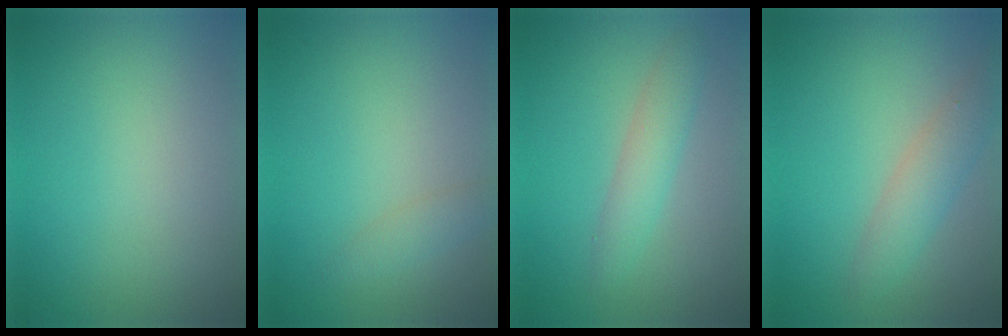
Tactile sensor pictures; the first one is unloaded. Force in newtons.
{"total": 1.3, "press": 1.3, "slide": 0.0}
{"total": 2.6, "press": 2.6, "slide": 0.1}
{"total": 3.0, "press": 3.0, "slide": 0.1}